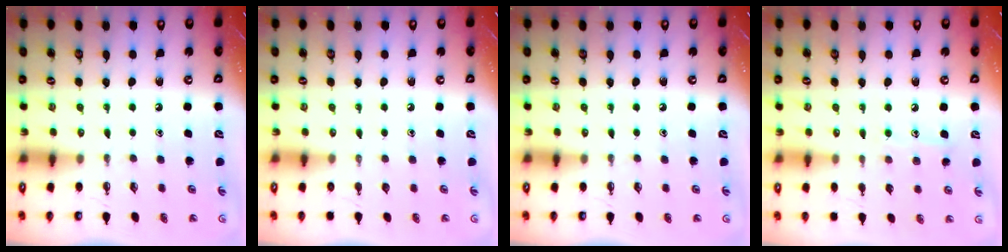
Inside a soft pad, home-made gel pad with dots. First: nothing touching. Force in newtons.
{"total": 0.0}
{"total": 0.0}
{"total": 7.0, "press": 7.0, "slide": 0.4}